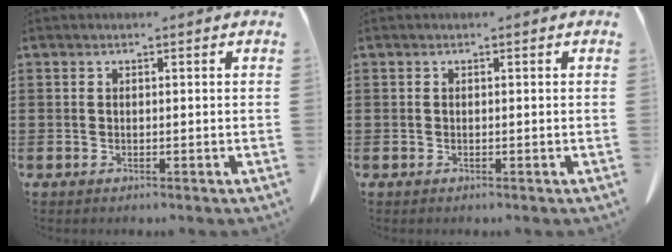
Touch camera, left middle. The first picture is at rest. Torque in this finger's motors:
{"motor_torque": [-0.35, -0.36, 0.01, 0.01]}